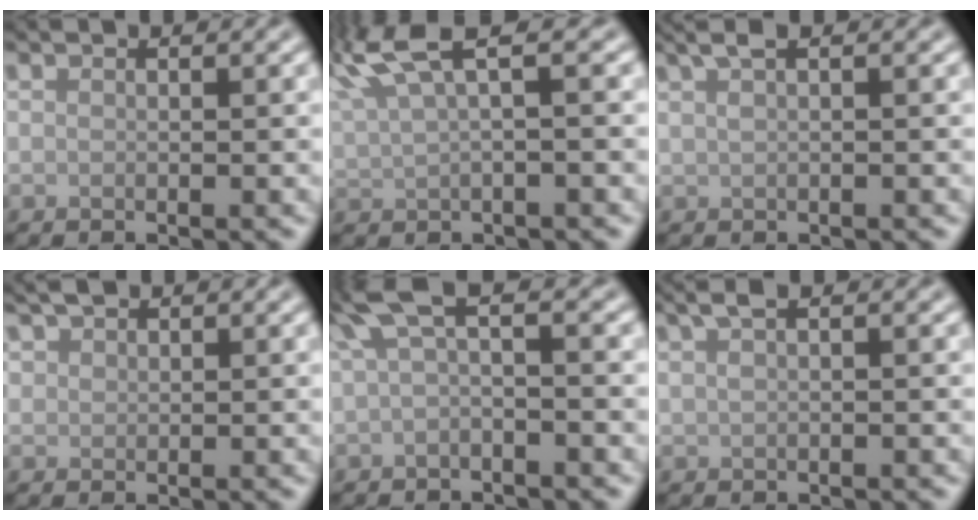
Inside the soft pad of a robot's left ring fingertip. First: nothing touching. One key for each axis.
{"total": 5.9, "fx": 3.3, "fy": 1.4, "fz": 4.7, "tx": -0.097, "ty": 0.023, "tz": 0.063}
{"total": 2.2, "fx": 1.2, "fy": 0.6, "fz": 1.7, "tx": -0.029, "ty": 0.004, "tz": 0.018}
{"total": 1.7, "fx": 1.2, "fy": 1.1, "fz": 0.6, "tx": -0.010, "ty": 0.005, "tz": 0.022}
{"total": 3.5, "fx": 0.8, "fy": 0.9, "fz": 3.3, "tx": -0.059, "ty": 0.006, "tz": 0.007}
{"total": 1.9, "fx": 1.0, "fy": 0.6, "fz": 1.5, "tx": -0.027, "ty": 0.005, "tz": 0.016}